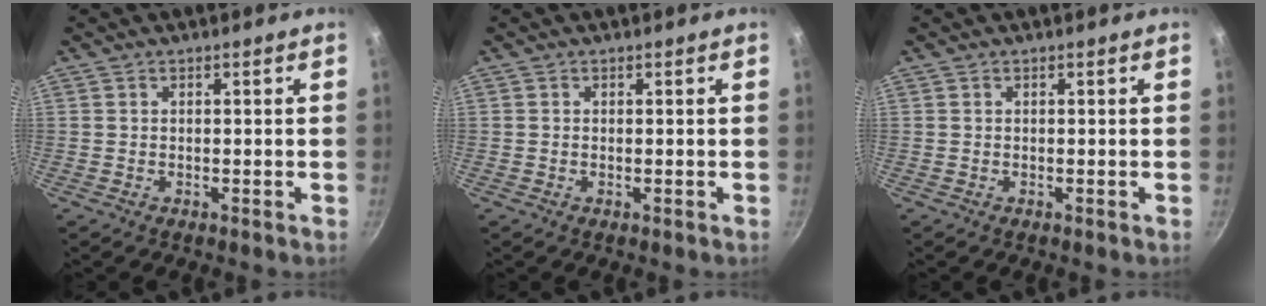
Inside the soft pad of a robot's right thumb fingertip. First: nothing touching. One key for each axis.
{"total": 0.0}
{"total": 0.0}